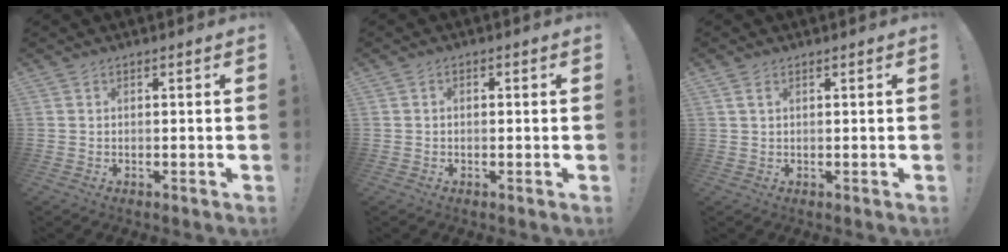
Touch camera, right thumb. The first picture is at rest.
{"total": 1.0, "force": [-0.6, 0.6, 0.6], "torque": [-0.015, 0.005, -0.010]}
{"total": 1.9, "force": [0.9, 0.9, 1.5], "torque": [-0.030, 0.002, 0.018]}